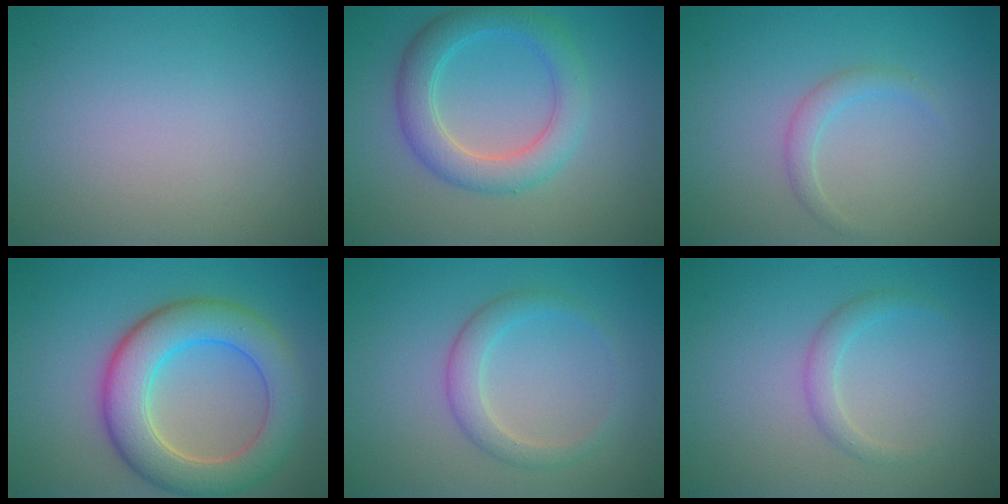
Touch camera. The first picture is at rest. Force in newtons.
{"total": 4.6, "press": 4.6, "slide": 0.2}
{"total": 1.4, "press": 1.4, "slide": 0.0}
{"total": 7.8, "press": 7.8, "slide": 0.7}
{"total": 2.4, "press": 2.4, "slide": 0.1}
{"total": 1.5, "press": 1.5, "slide": 0.0}